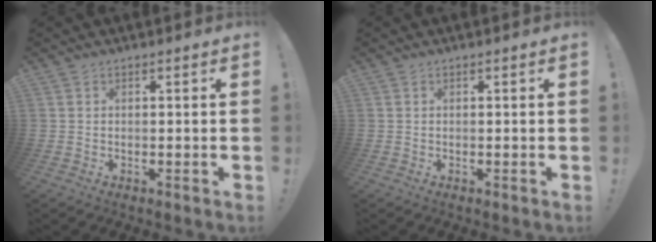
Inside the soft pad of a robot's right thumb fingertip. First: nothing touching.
{"total": 0.0}